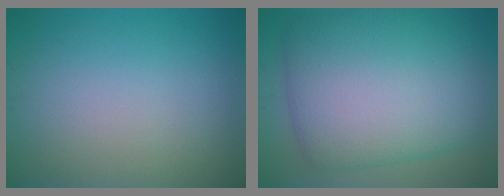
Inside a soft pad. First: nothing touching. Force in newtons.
{"total": 11.6, "press": 11.6, "slide": 0.3}